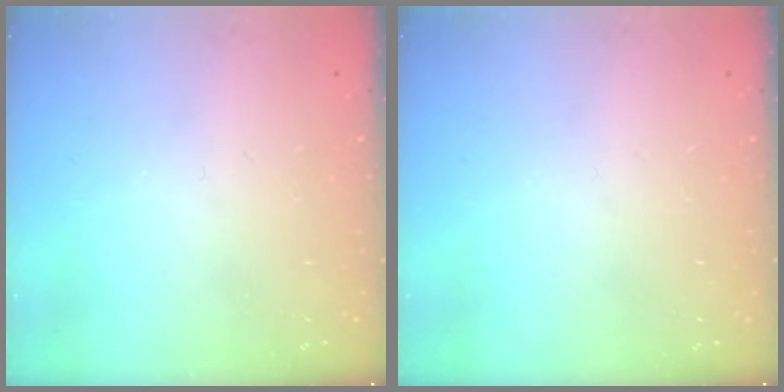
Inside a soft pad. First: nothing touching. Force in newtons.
{"total": 0.0}